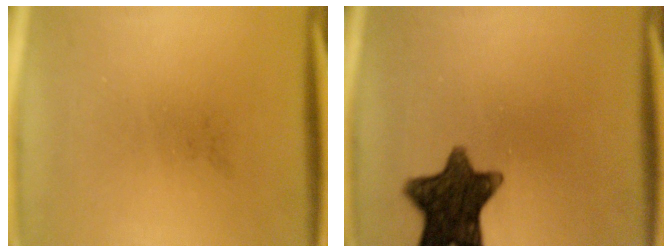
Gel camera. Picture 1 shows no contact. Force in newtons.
{"total": 11.9}